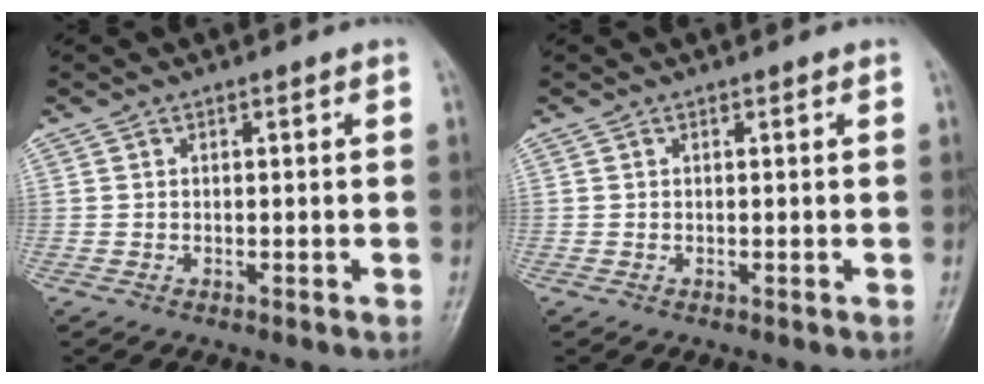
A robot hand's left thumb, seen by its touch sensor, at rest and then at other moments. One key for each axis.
{"total": 0.0}